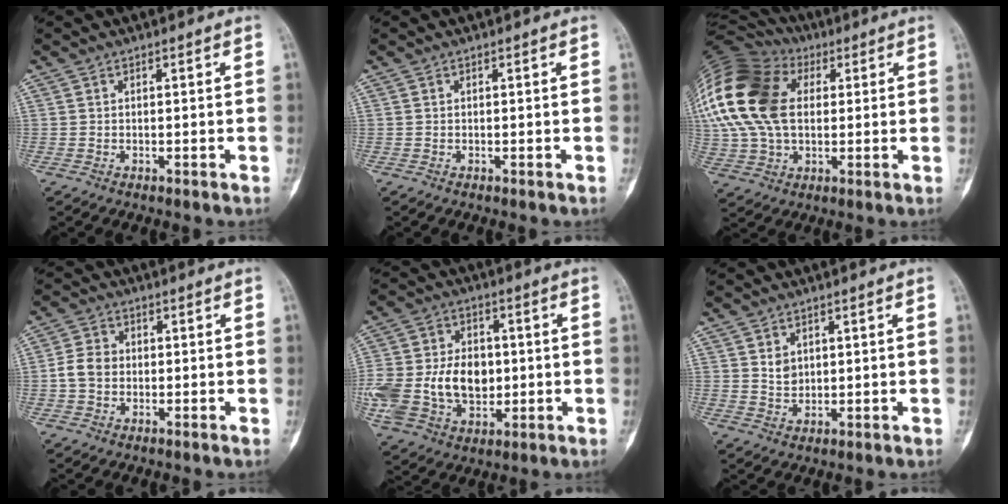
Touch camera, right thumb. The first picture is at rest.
{"total": 0.0}
{"total": 27.0, "force": [5.5, 18.2, 19.1], "torque": [-0.439, 0.043, 0.106]}
{"total": 4.6, "force": [-0.5, 3.7, 2.7], "torque": [-0.051, 0.013, -0.016]}
{"total": 23.0, "force": [-1.6, 17.0, 15.5], "torque": [-0.344, 0.014, -0.010]}
{"total": 3.0, "force": [1.0, 2.4, 1.5], "torque": [-0.010, -0.008, 0.022]}